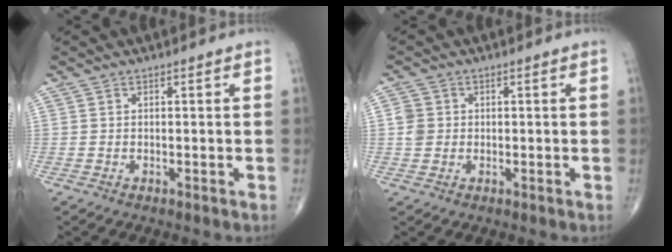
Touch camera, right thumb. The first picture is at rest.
{"total": 3.1, "force": [0.2, 2.8, 1.2], "torque": [-0.011, 0.003, 0.004]}